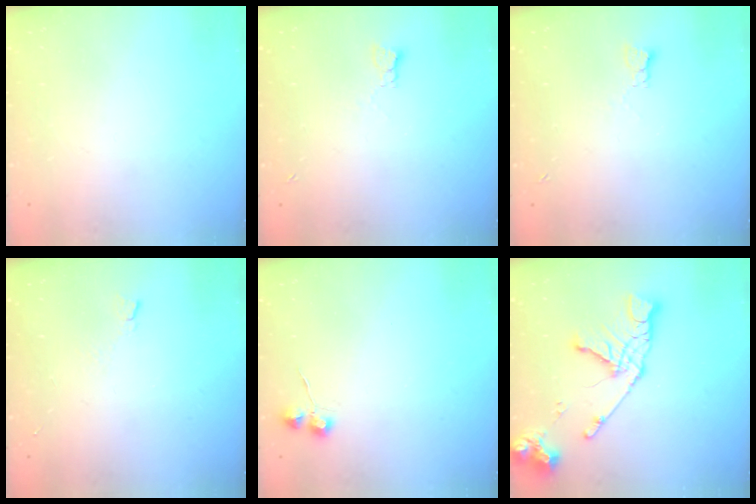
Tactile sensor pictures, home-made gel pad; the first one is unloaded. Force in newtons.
{"total": 4.2, "press": 4.2, "slide": 0.6}
{"total": 4.2, "press": 4.2, "slide": 0.6}
{"total": 3.5, "press": 3.4, "slide": 0.5}
{"total": 5.5, "press": 5.5, "slide": 0.9}
{"total": 16.2, "press": 16.1, "slide": 2.0}